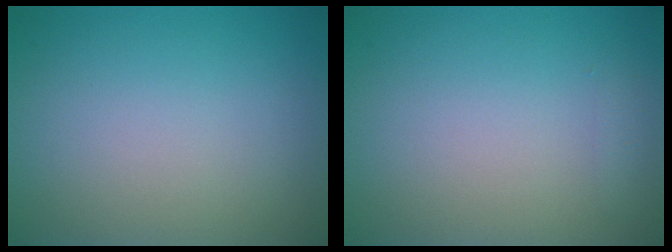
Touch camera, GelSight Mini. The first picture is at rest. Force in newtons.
{"total": 0.6, "press": 0.6, "slide": 0.0}